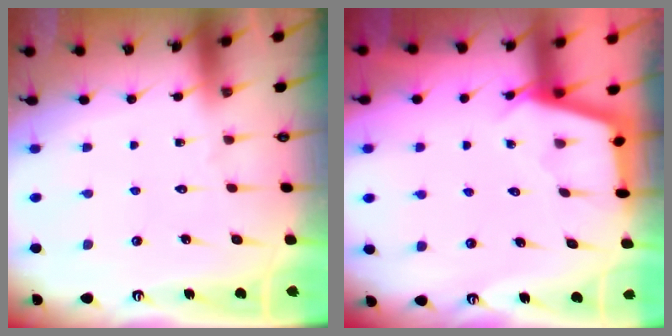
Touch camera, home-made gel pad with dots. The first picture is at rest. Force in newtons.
{"total": 2.8, "press": 2.8, "slide": 0.4}